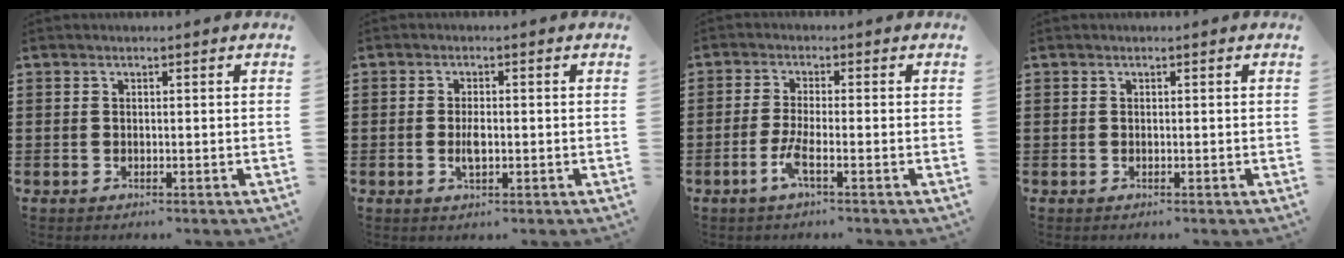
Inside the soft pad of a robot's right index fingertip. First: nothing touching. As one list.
[{"total": 2.6, "force": [-0.3, 1.1, 2.4], "torque": [-0.044, 0.001, -0.005]}, {"total": 3.7, "force": [-1.9, 0.2, 3.2], "torque": [-0.075, -0.011, -0.039]}, {"total": 0.0}]